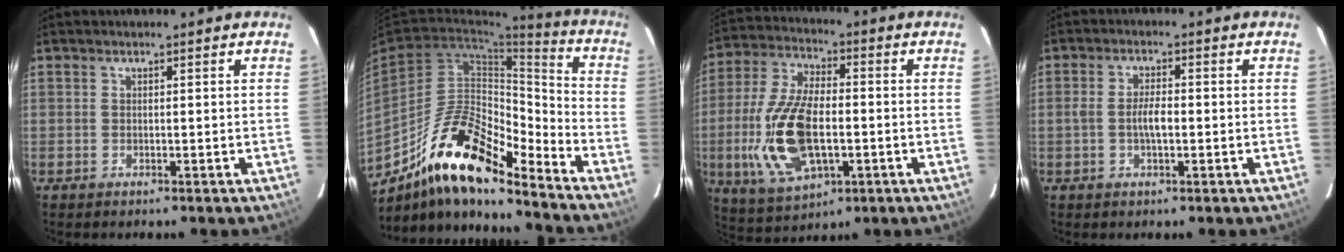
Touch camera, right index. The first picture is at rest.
{"total": 18.8, "force": [-14.0, 5.4, 11.3], "torque": [-0.193, 0.005, -0.253]}
{"total": 17.7, "force": [-3.2, 8.7, 15.1], "torque": [-0.327, -0.006, -0.049]}
{"total": 3.6, "force": [-0.7, 1.2, 3.3], "torque": [-0.064, 0.005, -0.011]}